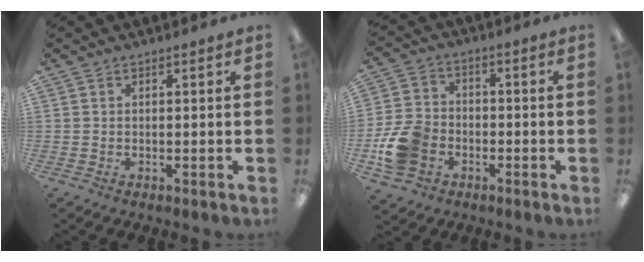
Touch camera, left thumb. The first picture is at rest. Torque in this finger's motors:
{"motor_torque": [-1.05, 1.34, 0.38, -0.27, 0.04]}